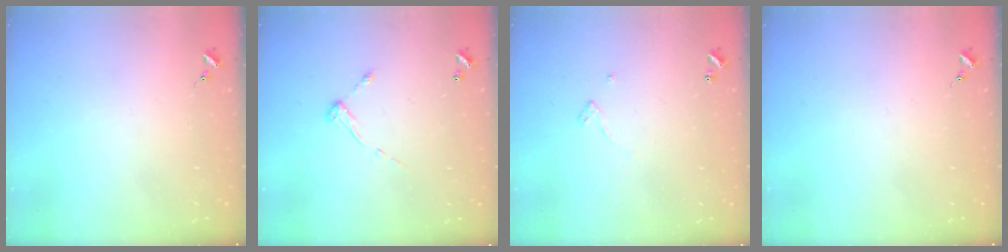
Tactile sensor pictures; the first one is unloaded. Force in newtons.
{"total": 6.9, "press": 6.9, "slide": 0.5}
{"total": 3.2, "press": 3.2, "slide": 0.1}
{"total": 0.0}